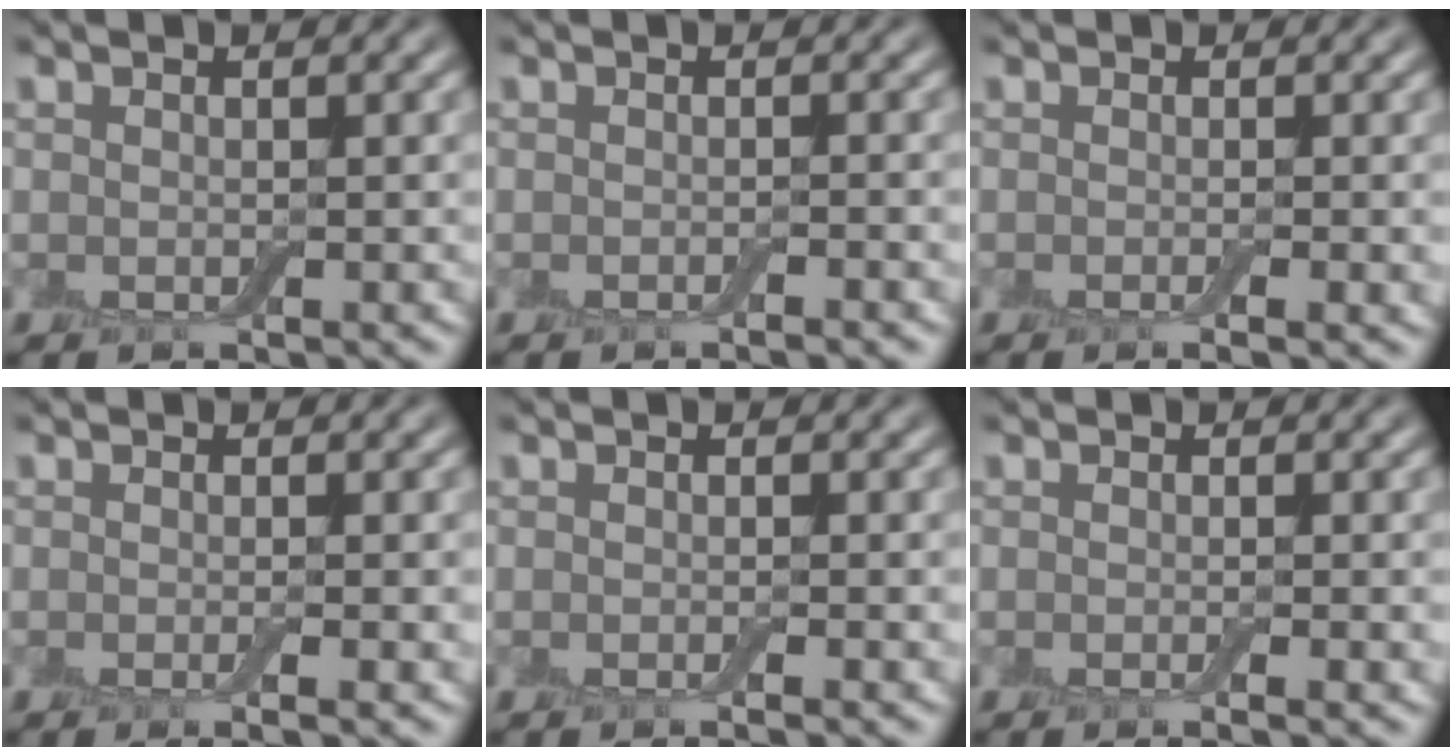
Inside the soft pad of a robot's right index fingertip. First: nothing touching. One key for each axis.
{"total": 1.1, "fx": -0.6, "fy": 0.1, "fz": 1.0, "tx": -0.011, "ty": -0.002, "tz": -0.010}
{"total": 2.1, "fx": -0.5, "fy": 0.5, "fz": 2.0, "tx": -0.023, "ty": -0.004, "tz": -0.009}
{"total": 2.2, "fx": -0.5, "fy": 0.5, "fz": 2.1, "tx": -0.024, "ty": -0.005, "tz": -0.007}
{"total": 1.5, "fx": -0.5, "fy": 0.3, "fz": 1.4, "tx": -0.016, "ty": -0.004, "tz": -0.008}
{"total": 2.0, "fx": -0.5, "fy": 0.5, "fz": 1.9, "tx": -0.021, "ty": -0.004, "tz": -0.007}